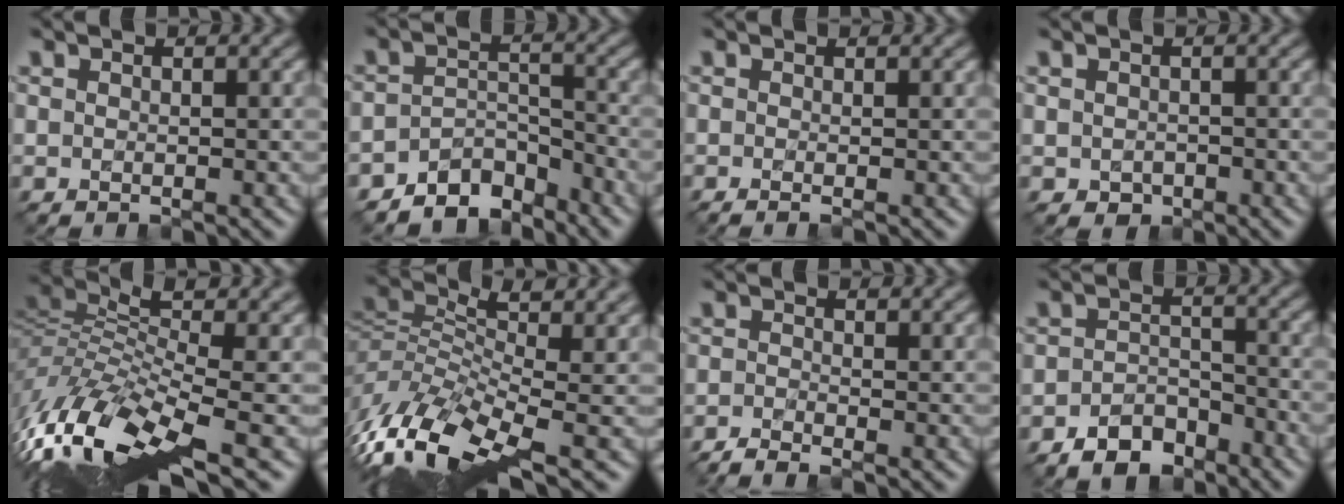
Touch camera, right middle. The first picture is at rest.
{"total": 4.6, "force": [-3.9, 2.0, 1.2], "torque": [-0.008, 0.003, -0.071]}
{"total": 1.2, "force": [-0.1, 0.5, 1.0], "torque": [-0.011, -0.007, -0.010]}
{"total": 0.9, "force": [-0.2, 0.9, 0.2], "torque": [-0.004, -0.001, -0.004]}
{"total": 11.5, "force": [-3.4, 3.8, 10.4], "torque": [-0.228, 0.014, -0.059]}
{"total": 10.1, "force": [-1.8, 4.2, 9.0], "torque": [-0.201, 0.022, -0.037]}
{"total": 1.7, "force": [-1.1, 0.5, 1.1], "torque": [-0.028, -0.003, -0.037]}
{"total": 3.4, "force": [-2.5, 2.0, 1.3], "torque": [-0.023, 0.006, -0.049]}